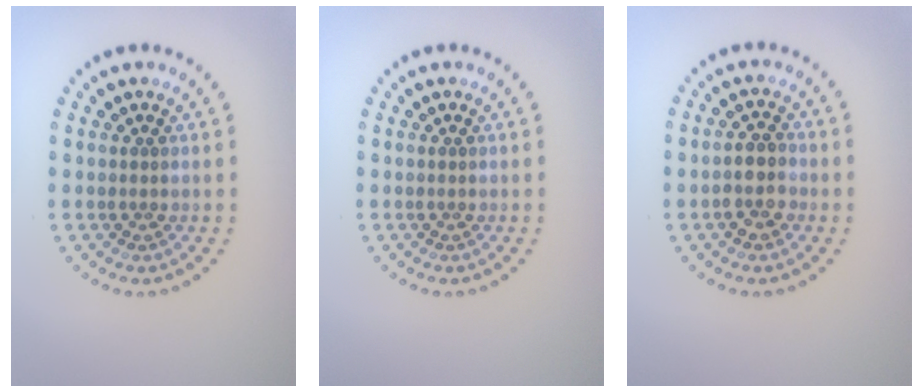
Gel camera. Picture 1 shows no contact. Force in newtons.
{"total": 0.0}
{"total": 2.6, "press": 2.4, "slide": 1.0}